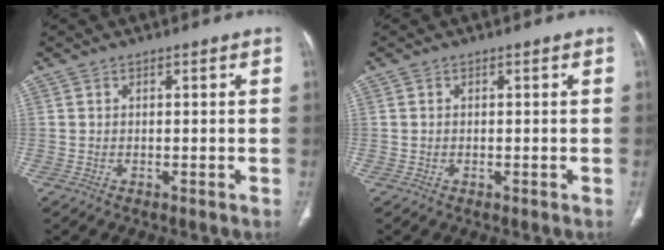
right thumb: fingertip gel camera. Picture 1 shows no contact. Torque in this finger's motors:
{"motor_torque": [-0.15, 0.14, -0.49, 0.15, 0.04]}